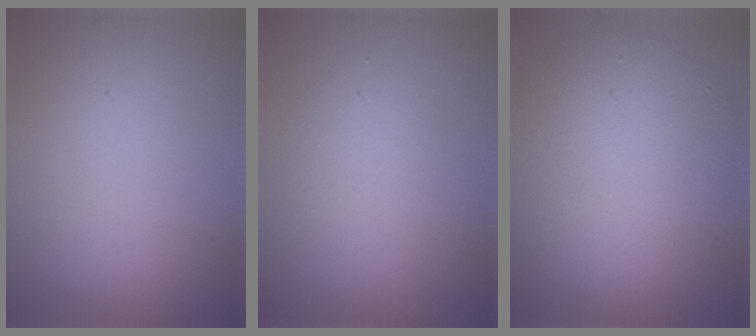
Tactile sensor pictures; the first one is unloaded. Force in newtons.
{"total": 1.6, "press": 1.6, "slide": 0.2}
{"total": 7.9, "press": 7.9, "slide": 0.5}